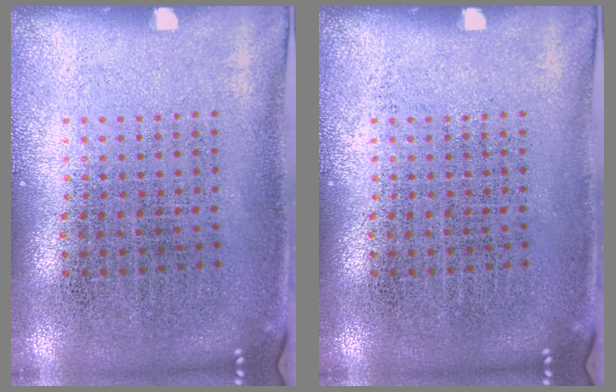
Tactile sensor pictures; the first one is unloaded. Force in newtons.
{"total": 0.0}